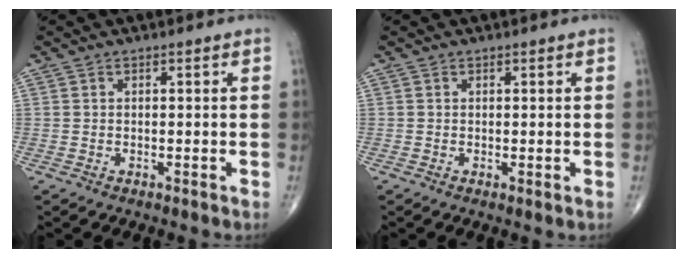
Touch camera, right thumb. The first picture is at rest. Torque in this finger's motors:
{"motor_torque": [-0.24, 0.08, 0.16, 0.25, -0.02]}